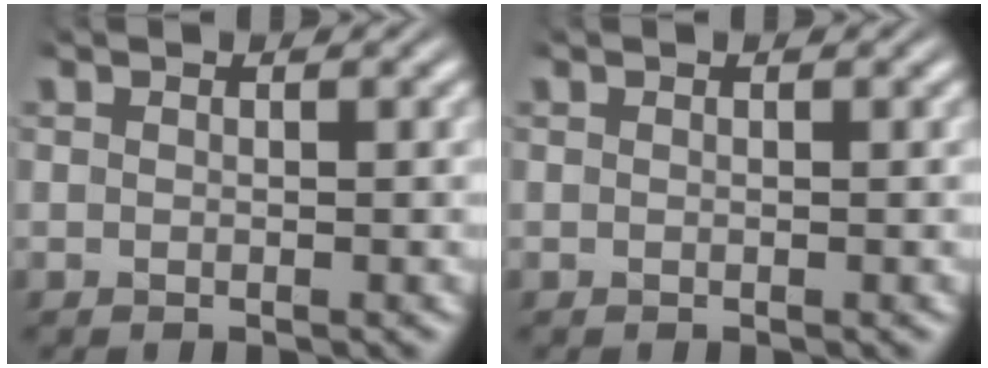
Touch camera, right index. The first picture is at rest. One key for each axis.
{"total": 0.0}